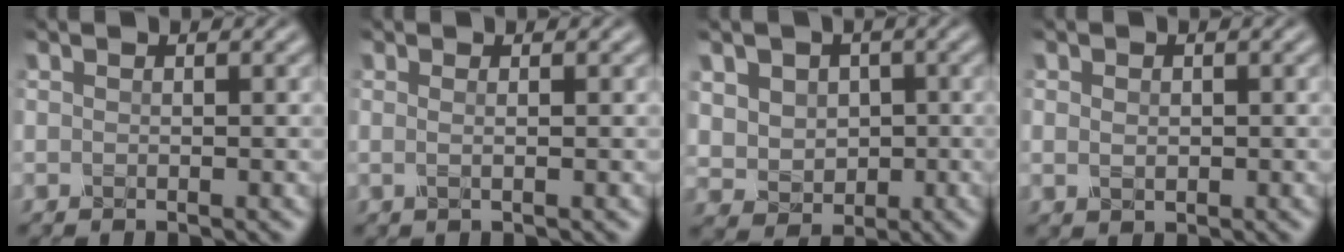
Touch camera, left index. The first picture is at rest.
{"total": 1.0, "force": [0.1, 0.4, 0.9], "torque": [-0.015, -0.001, -0.005]}
{"total": 4.7, "force": [1.0, 4.1, 2.1], "torque": [-0.045, 0.003, 0.016]}
{"total": 1.2, "force": [0.1, 0.9, 0.7], "torque": [-0.014, -0.002, 0.004]}